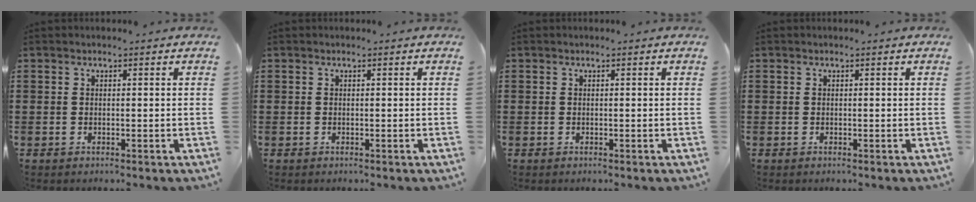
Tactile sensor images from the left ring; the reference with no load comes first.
{"total": 0.0}
{"total": 0.0}
{"total": 0.0}